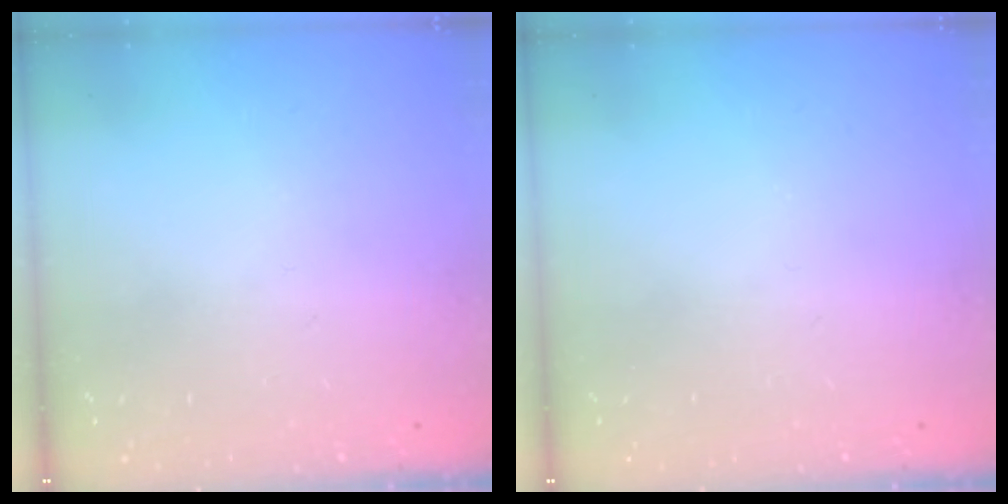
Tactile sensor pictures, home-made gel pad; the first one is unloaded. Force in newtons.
{"total": 0.0}